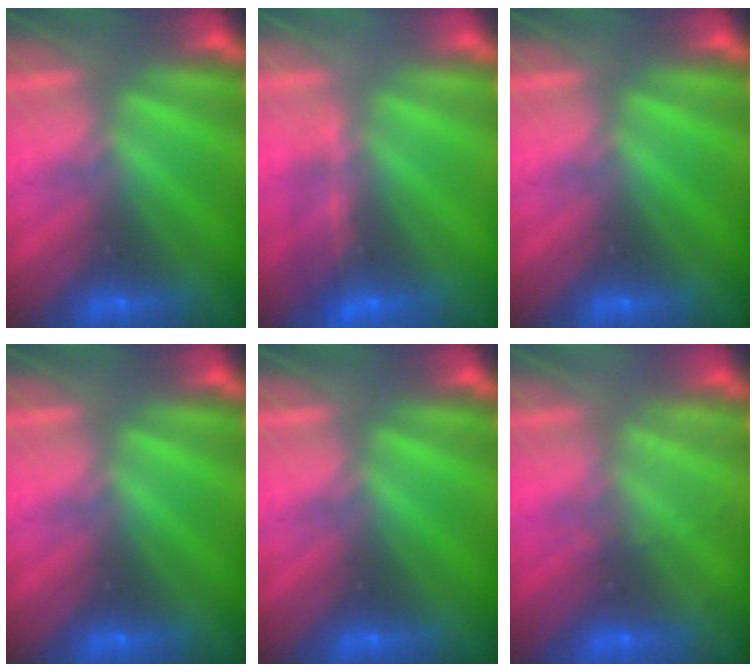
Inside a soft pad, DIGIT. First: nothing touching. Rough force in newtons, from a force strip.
{"total": 1.3}
{"total": 0.0}
{"total": 0.0}
{"total": 0.0}
{"total": 1.7}